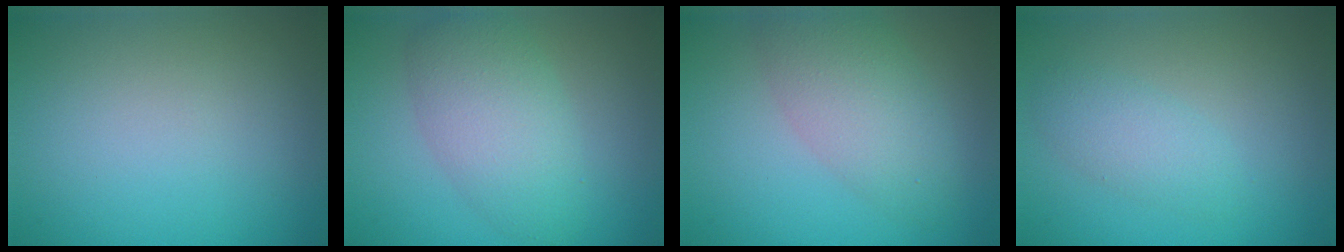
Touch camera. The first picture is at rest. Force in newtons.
{"total": 5.2, "press": 5.2, "slide": 0.0}
{"total": 4.8, "press": 4.8, "slide": 0.2}
{"total": 2.2, "press": 2.2, "slide": 0.1}